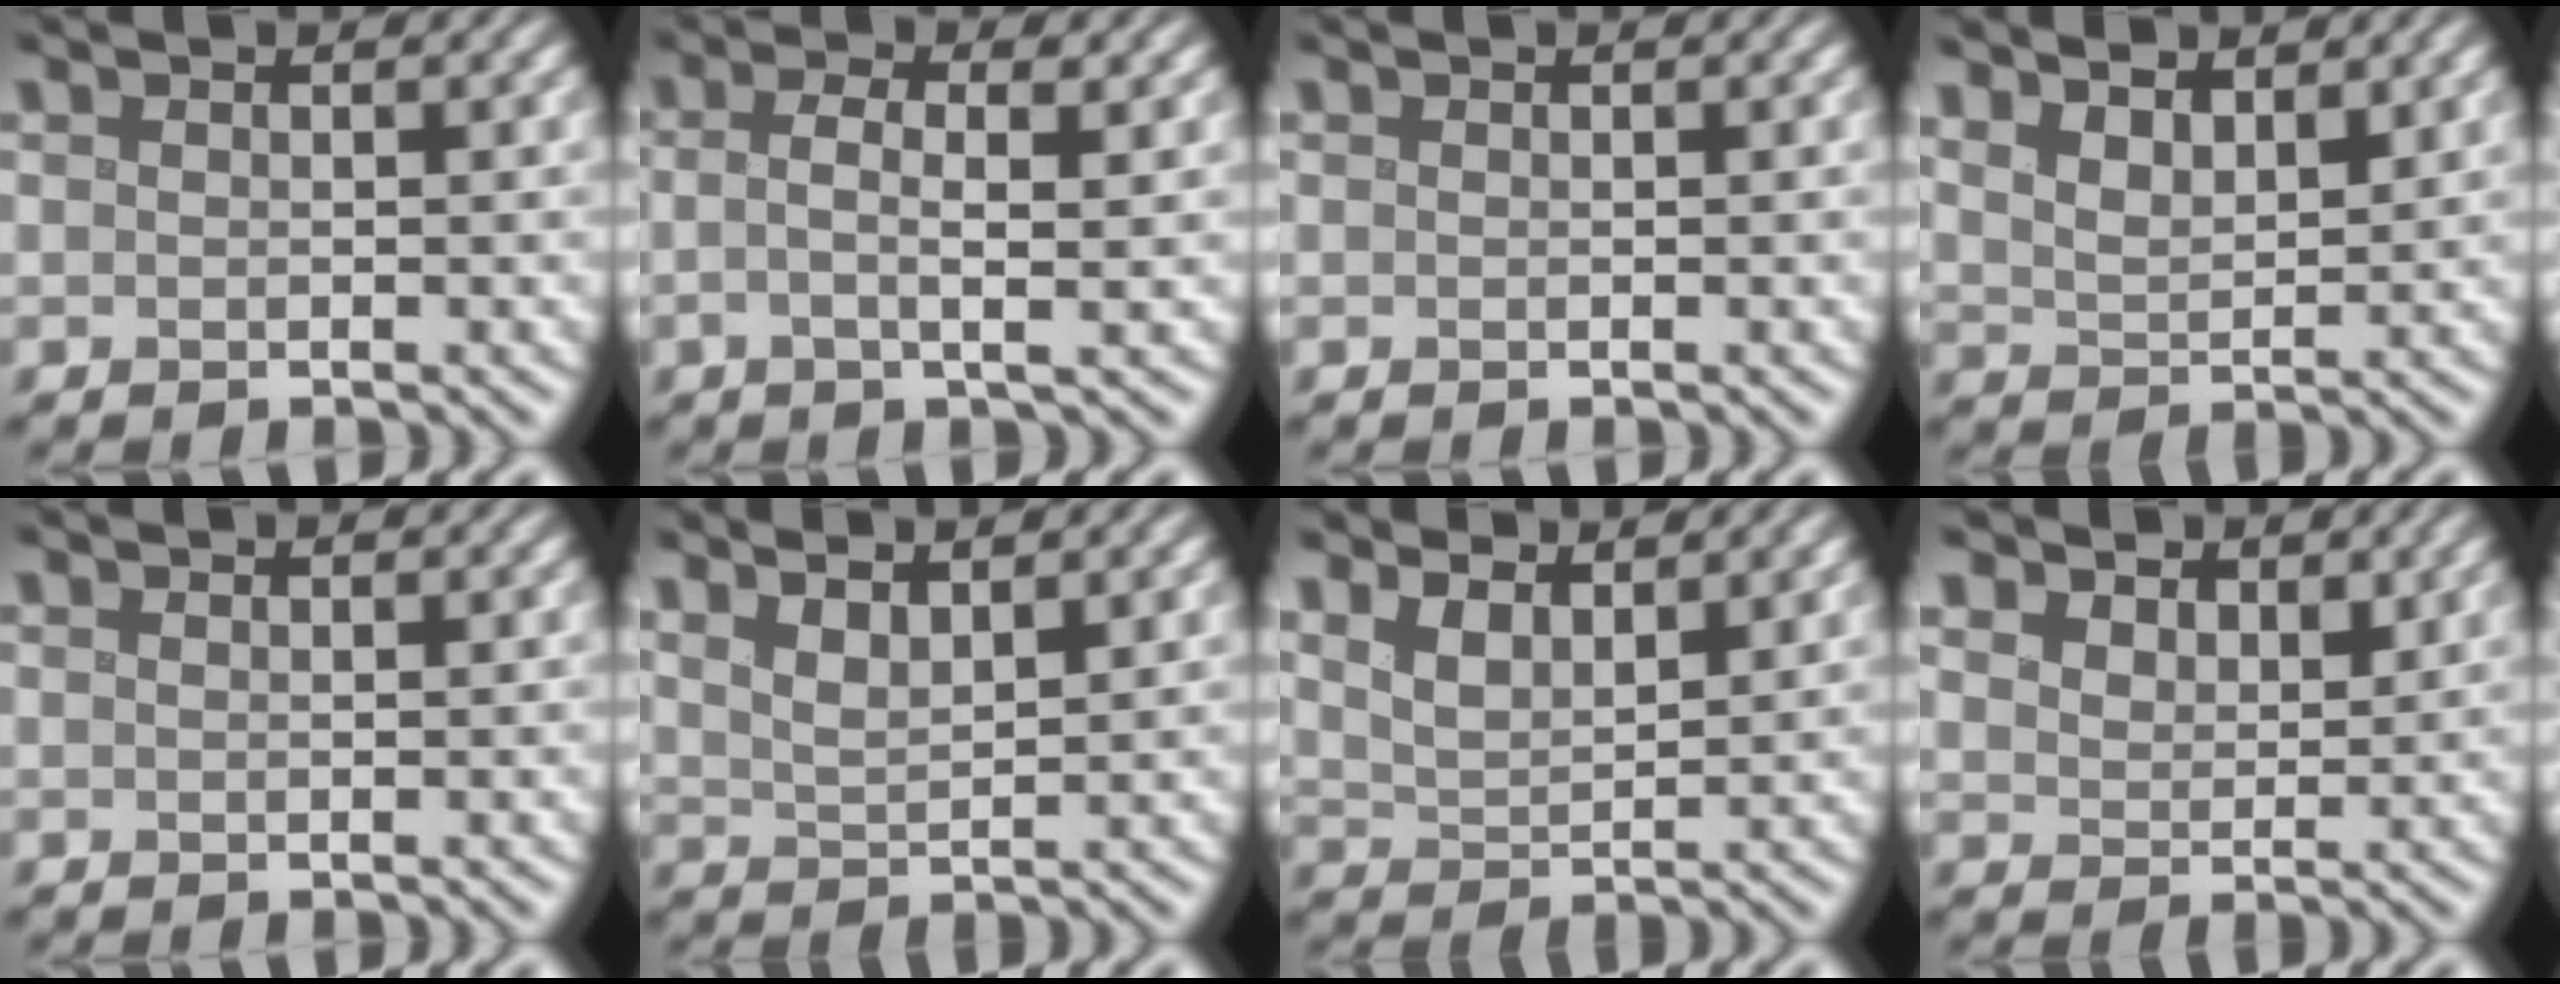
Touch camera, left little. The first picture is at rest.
{"total": 2.5, "force": [-0.2, 0.5, 2.4], "torque": [-0.050, 0.005, 0.001]}
{"total": 0.0}
{"total": 3.6, "force": [2.6, 1.5, 2.0], "torque": [-0.040, 0.008, 0.046]}
{"total": 0.0}
{"total": 2.8, "force": [2.0, 0.6, 1.8], "torque": [-0.041, 0.011, 0.041]}
{"total": 3.6, "force": [2.7, 1.4, 1.9], "torque": [-0.050, 0.005, 0.053]}
{"total": 4.3, "force": [3.4, 2.2, 1.4], "torque": [-0.046, 0.005, 0.056]}